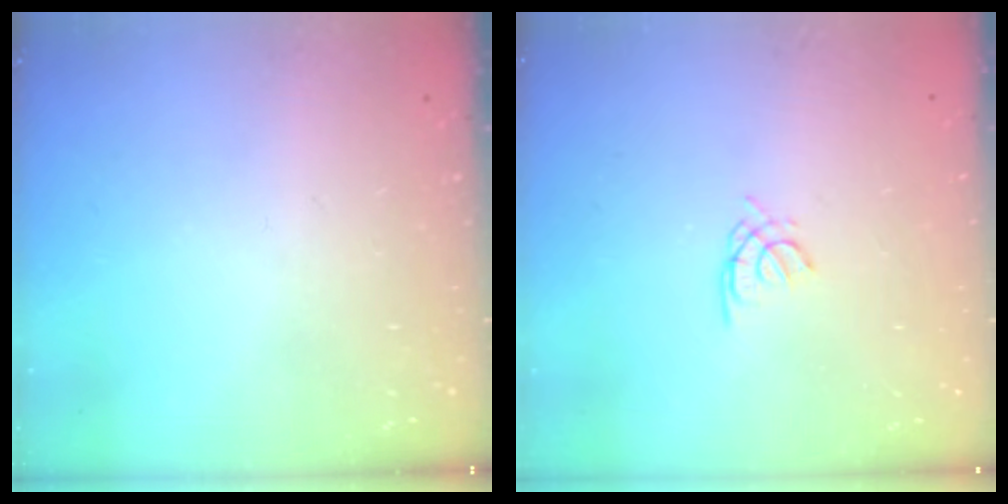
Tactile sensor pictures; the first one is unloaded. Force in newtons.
{"total": 1.5, "press": 1.4, "slide": 0.4}